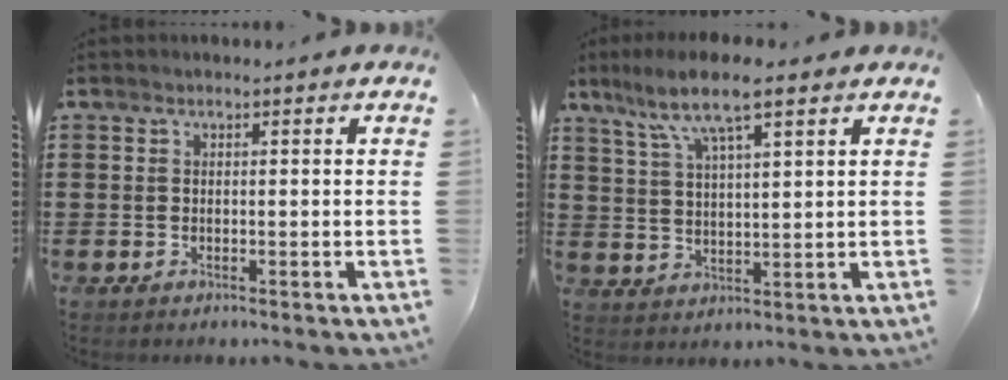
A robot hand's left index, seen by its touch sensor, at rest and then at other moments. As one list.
[{"total": 7.5, "force": [5.1, 1.3, 5.4], "torque": [-0.119, -0.007, 0.087]}]